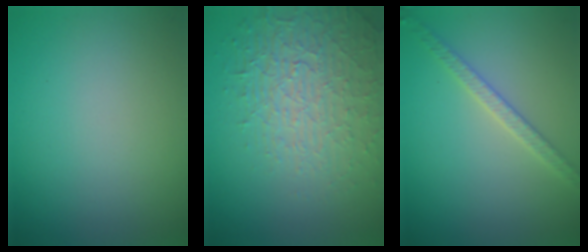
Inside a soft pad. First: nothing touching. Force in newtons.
{"total": 3.9, "press": 3.7, "slide": 1.2}
{"total": 2.5, "press": 2.4, "slide": 0.4}